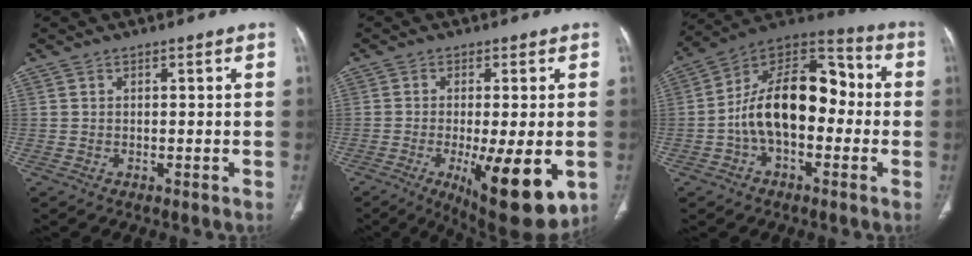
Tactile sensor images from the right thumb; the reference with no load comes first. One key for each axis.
{"total": 14.7, "fx": -4.3, "fy": 4.1, "fz": 13.5, "tx": -0.180, "ty": -0.021, "tz": -0.050}
{"total": 18.5, "fx": -1.8, "fy": 11.0, "fz": 14.8, "tx": -0.221, "ty": 0.051, "tz": -0.042}